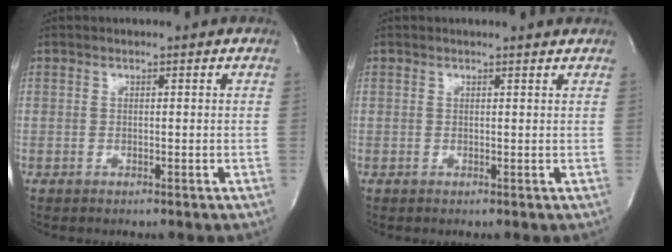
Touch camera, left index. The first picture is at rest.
{"total": 1.3, "force": [1.3, -0.2, 0.0], "torque": [-0.011, -0.009, 0.010]}